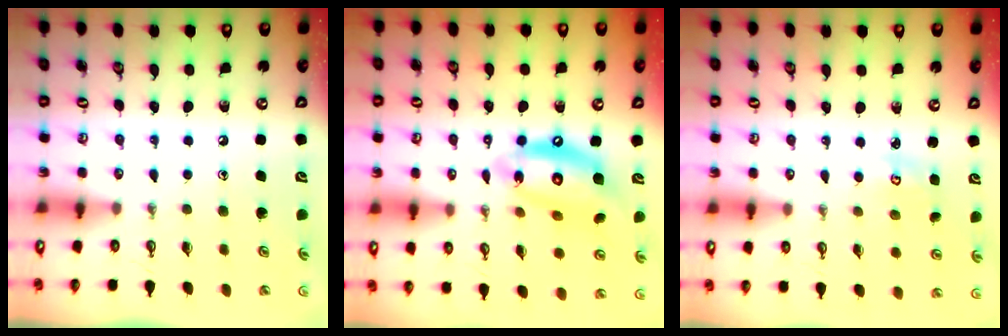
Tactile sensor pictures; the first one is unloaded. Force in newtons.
{"total": 13.6, "press": 13.6, "slide": 0.7}
{"total": 2.8, "press": 2.8, "slide": 0.3}